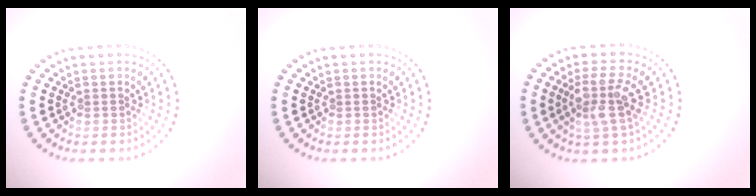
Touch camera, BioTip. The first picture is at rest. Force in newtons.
{"total": 0.0}
{"total": 3.6, "press": 3.0, "slide": 1.9}